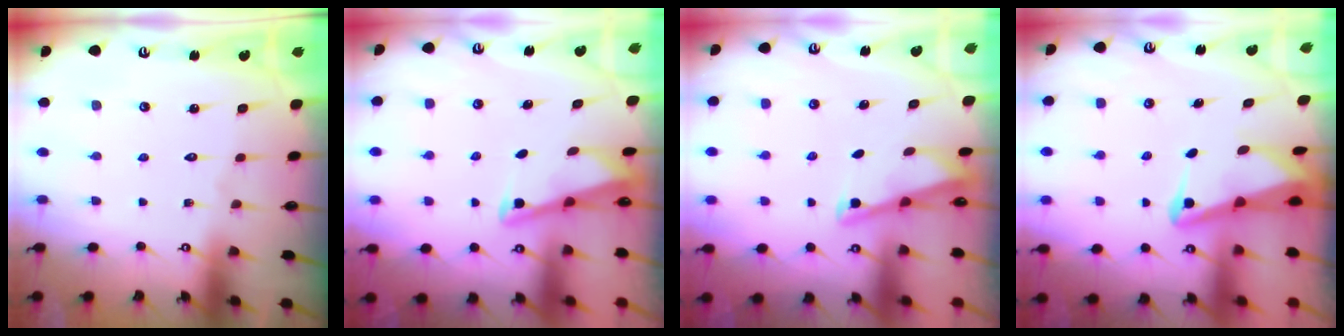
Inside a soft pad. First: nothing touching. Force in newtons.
{"total": 2.9, "press": 2.9, "slide": 0.3}
{"total": 2.7, "press": 2.7, "slide": 0.3}
{"total": 3.5, "press": 3.5, "slide": 0.7}